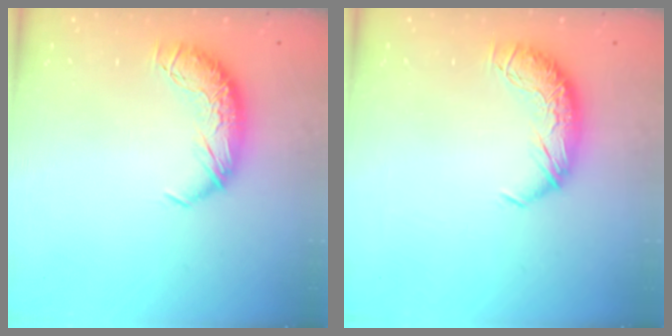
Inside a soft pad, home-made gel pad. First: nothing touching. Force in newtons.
{"total": 0.0}